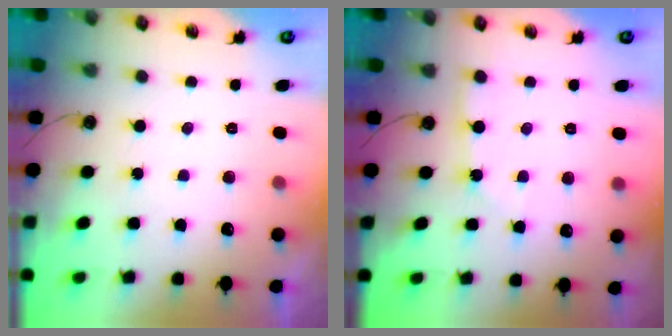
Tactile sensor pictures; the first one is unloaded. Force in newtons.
{"total": 2.5, "press": 2.5, "slide": 0.3}